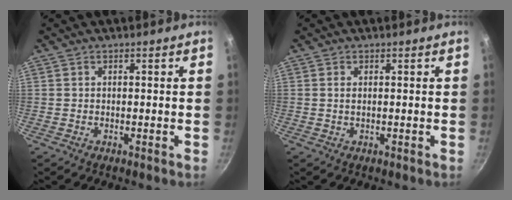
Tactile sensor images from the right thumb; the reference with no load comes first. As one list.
[{"total": 0.9, "force": [0.2, 0.5, 0.8], "torque": [-0.019, 0.000, 0.006]}]